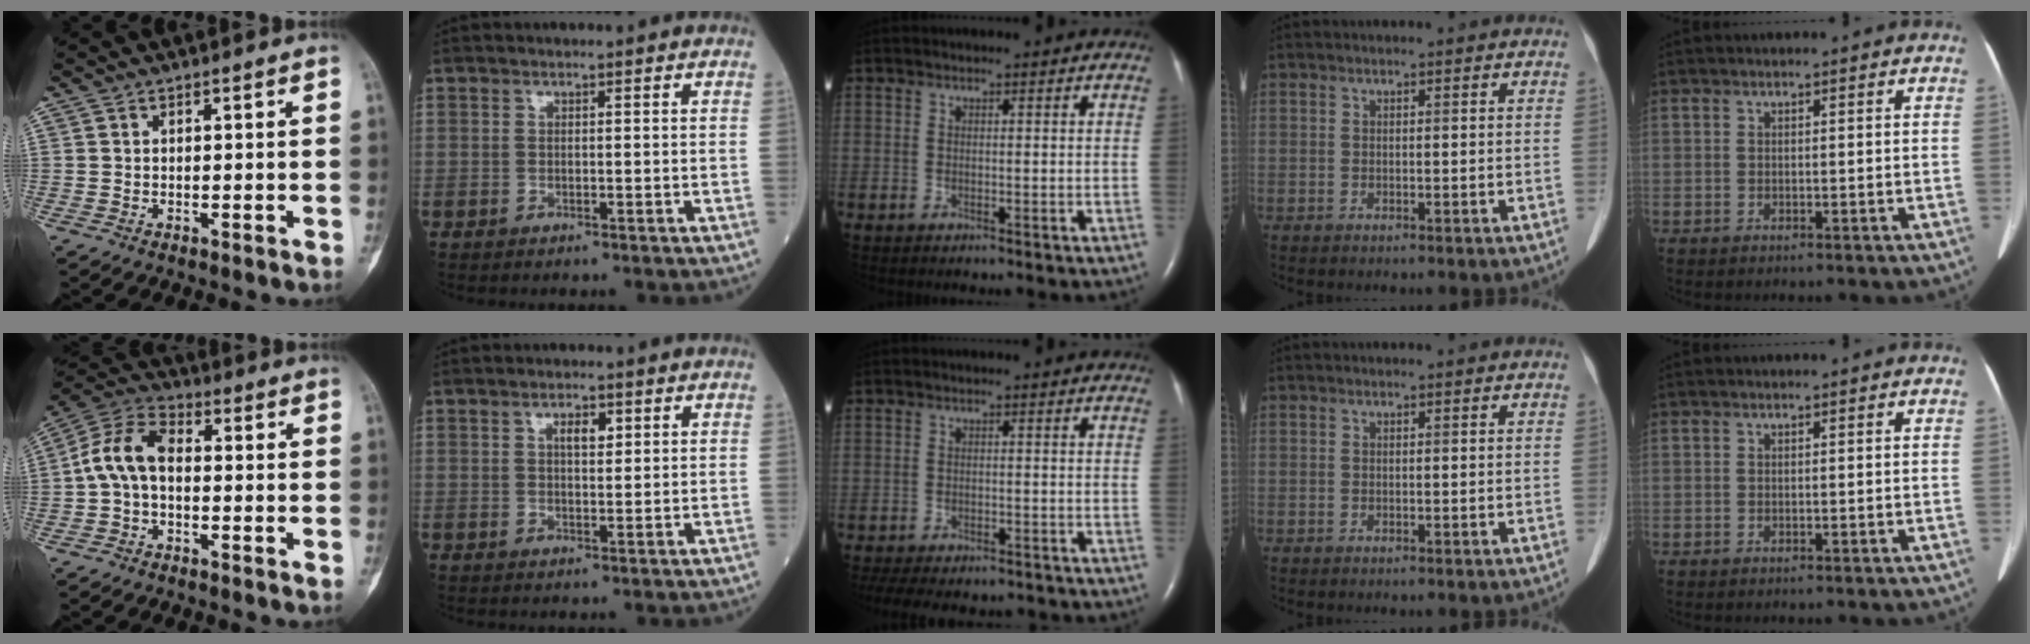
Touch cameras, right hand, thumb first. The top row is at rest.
{"thumb": {"total": 9.1, "force": [-0.5, 5.6, 7.2], "torque": [-0.139, 0.030, -0.024]}, "index": {"total": 2.7, "force": [1.1, 1.1, 2.2], "torque": [-0.037, 0.001, 0.018]}, "middle": {"total": 11.9, "force": [-10.3, 3.9, 4.5], "torque": [-0.093, -0.001, -0.135]}}